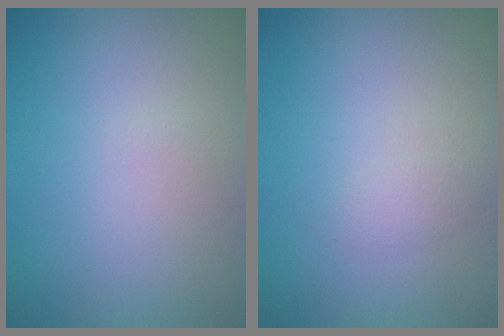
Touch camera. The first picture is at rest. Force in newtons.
{"total": 0.8, "press": 0.8, "slide": 0.0}